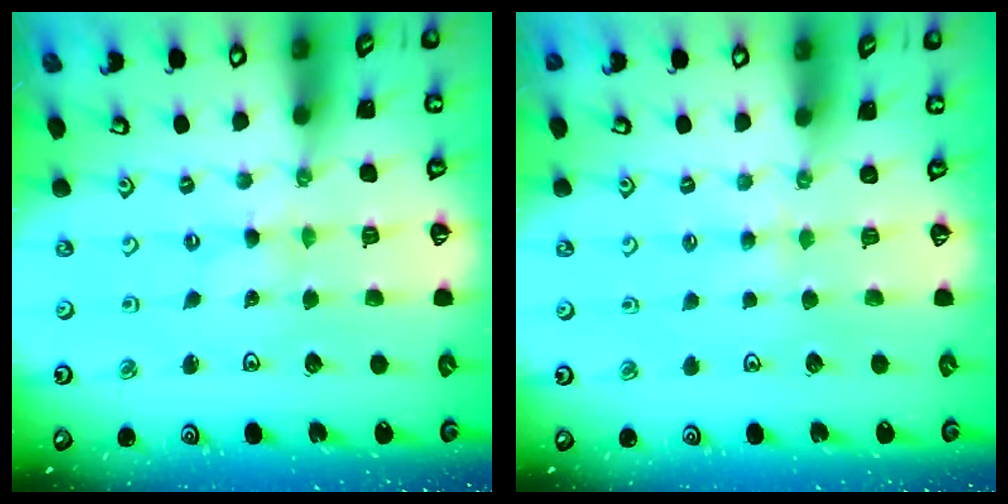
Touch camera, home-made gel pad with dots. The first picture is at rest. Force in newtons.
{"total": 2.6, "press": 2.5, "slide": 0.5}